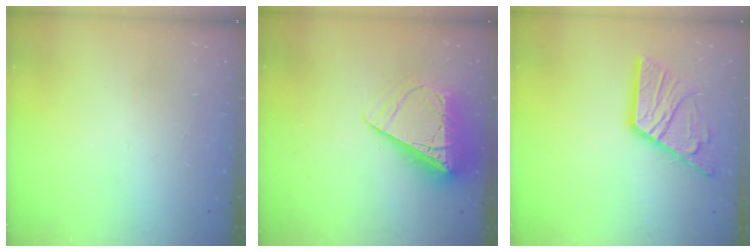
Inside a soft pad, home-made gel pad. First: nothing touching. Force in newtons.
{"total": 11.2, "press": 11.1, "slide": 1.4}
{"total": 13.2, "press": 13.1, "slide": 1.4}